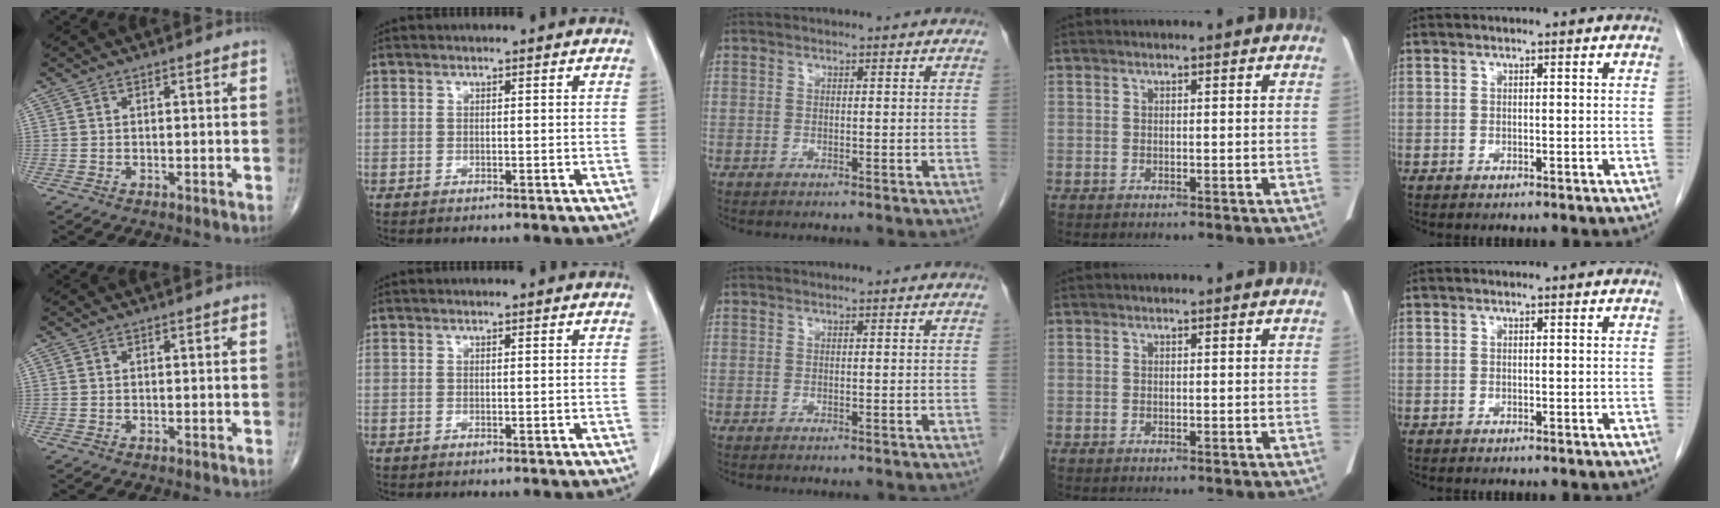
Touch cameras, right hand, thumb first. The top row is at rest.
{}